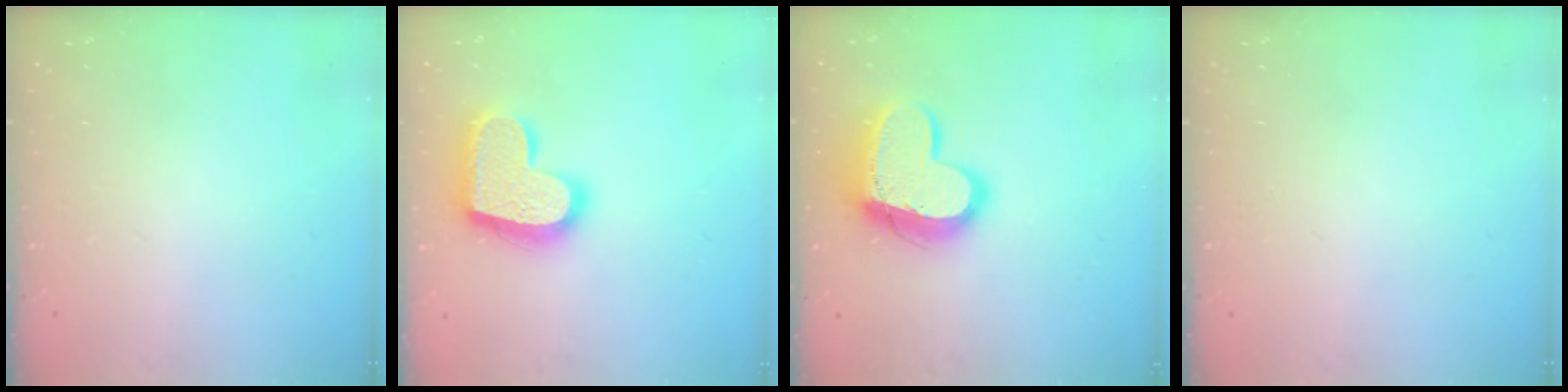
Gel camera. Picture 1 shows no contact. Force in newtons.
{"total": 19.6, "press": 19.5, "slide": 1.3}
{"total": 16.3, "press": 16.3, "slide": 1.3}
{"total": 0.0}